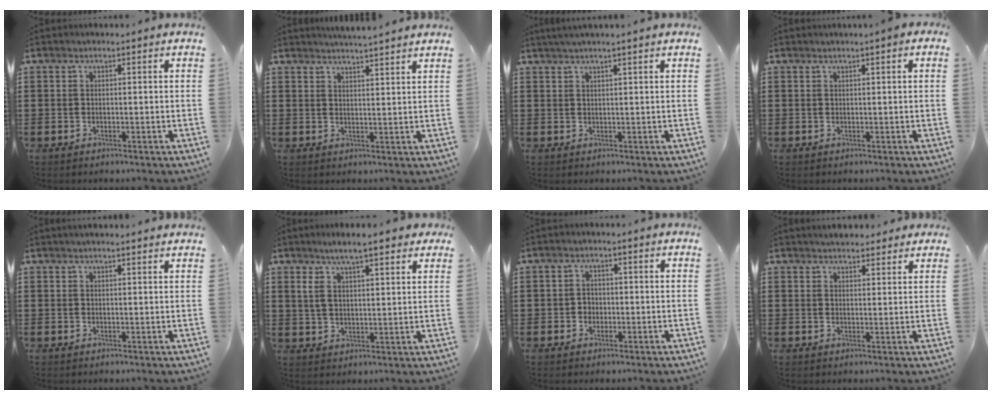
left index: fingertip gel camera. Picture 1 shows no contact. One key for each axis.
{"total": 3.0, "fx": 3.0, "fy": -0.6, "fz": 0.2, "tx": -0.013, "ty": -0.013, "tz": 0.055}
{"total": 1.4, "fx": 1.2, "fy": -0.3, "fz": 0.8, "tx": -0.015, "ty": 0.000, "tz": 0.022}
{"total": 0.6, "fx": 0.4, "fy": -0.1, "fz": 0.5, "tx": -0.009, "ty": -0.002, "tz": 0.008}
{"total": 1.3, "fx": 1.3, "fy": 0.0, "fz": 0.4, "tx": -0.011, "ty": 0.002, "tz": 0.024}
{"total": 6.9, "fx": 4.7, "fy": 1.9, "fz": 4.7, "tx": -0.103, "ty": 0.004, "tz": 0.081}
{"total": 1.3, "fx": -0.2, "fy": 1.2, "fz": 0.5, "tx": -0.014, "ty": 0.006, "tz": -0.005}
{"total": 3.0, "fx": 2.9, "fy": 0.8, "fz": 0.5, "tx": -0.018, "ty": -0.002, "tz": 0.054}